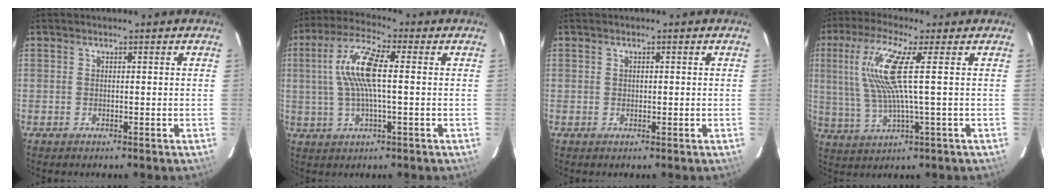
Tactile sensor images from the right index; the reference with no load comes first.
{"total": 10.6, "force": [1.1, 2.3, 10.3], "torque": [-0.204, 0.012, 0.019]}
{"total": 0.6, "force": [0.1, 0.5, 0.3], "torque": [-0.004, 0.003, 0.002]}
{"total": 11.1, "force": [2.4, 0.2, 10.8], "torque": [-0.217, 0.001, 0.056]}